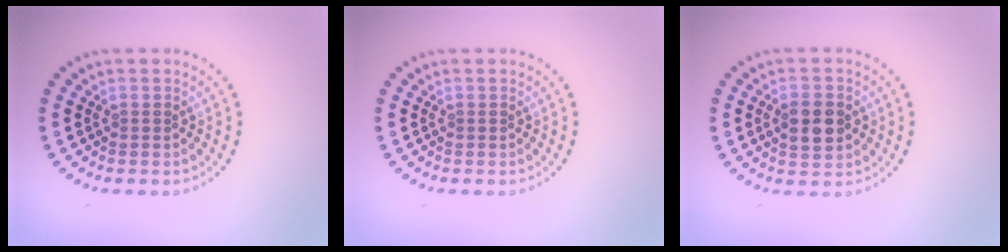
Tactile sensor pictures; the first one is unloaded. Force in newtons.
{"total": 0.0}
{"total": 3.4, "press": 3.4, "slide": 0.1}